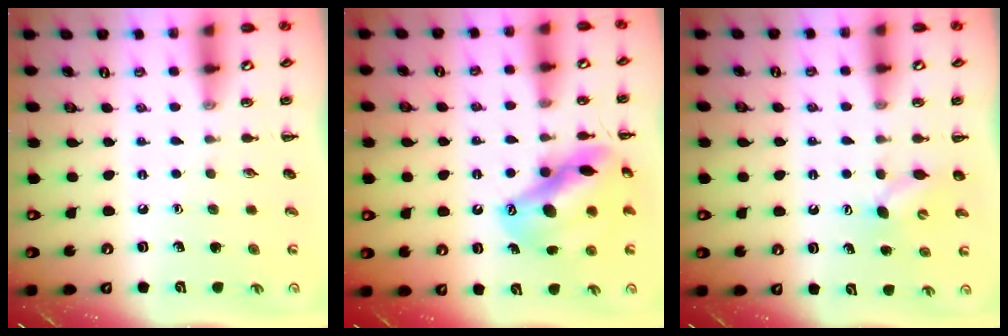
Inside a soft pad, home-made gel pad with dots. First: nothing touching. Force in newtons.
{"total": 15.6, "press": 15.0, "slide": 4.1}
{"total": 4.3, "press": 4.1, "slide": 1.0}